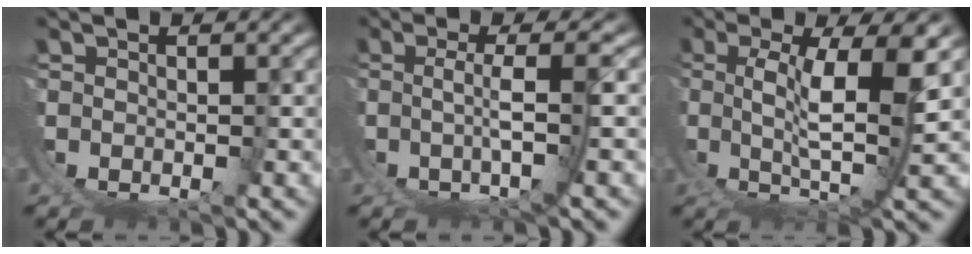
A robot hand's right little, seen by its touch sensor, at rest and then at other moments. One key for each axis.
{"total": 4.4, "fx": -0.2, "fy": -1.5, "fz": 4.1, "tx": -0.056, "ty": -0.009, "tz": 0.006}
{"total": 7.1, "fx": 1.5, "fy": 0.3, "fz": 6.9, "tx": -0.107, "ty": -0.015, "tz": 0.037}